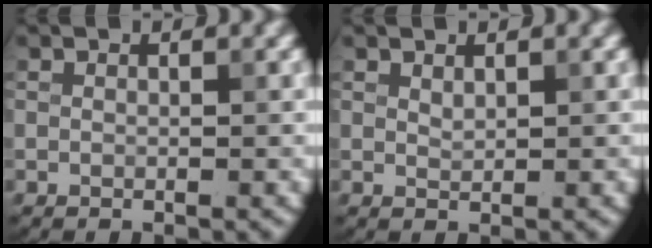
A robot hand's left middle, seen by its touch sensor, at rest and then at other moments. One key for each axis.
{"total": 0.7, "fx": 0.6, "fy": 0.2, "fz": 0.3, "tx": -0.010, "ty": 0.000, "tz": 0.015}